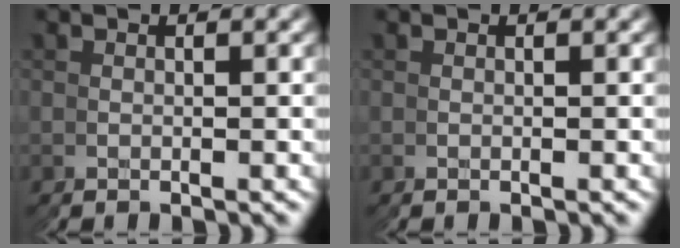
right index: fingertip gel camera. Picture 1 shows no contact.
{"total": 0.0}